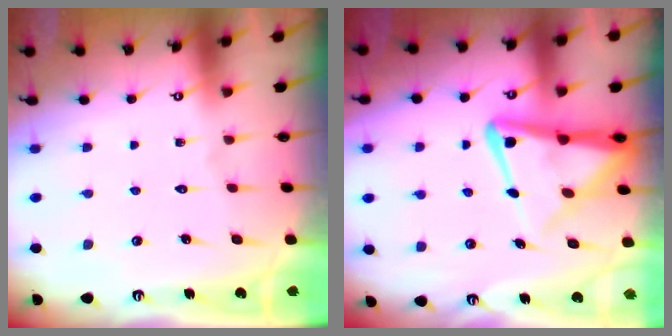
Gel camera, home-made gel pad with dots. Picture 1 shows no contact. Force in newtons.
{"total": 11.5, "press": 11.4, "slide": 1.2}